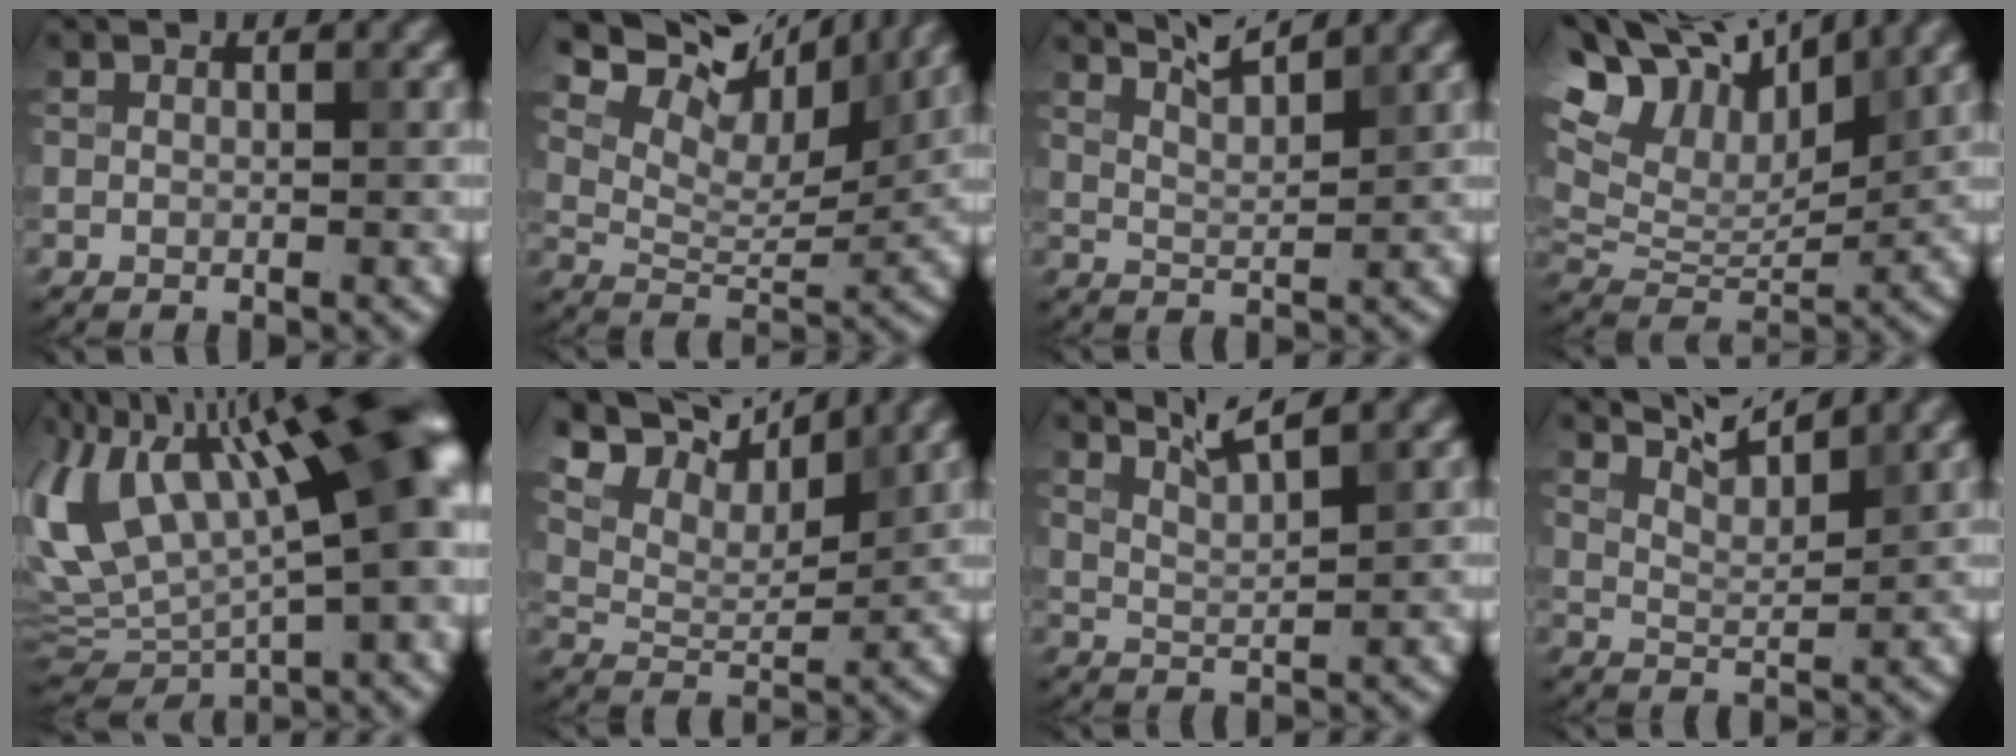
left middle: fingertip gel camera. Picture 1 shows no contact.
{"total": 9.9, "force": [6.0, 4.7, 6.5], "torque": [-0.120, 0.020, 0.093]}
{"total": 3.5, "force": [2.7, 0.6, 2.0], "torque": [-0.028, 0.012, 0.036]}
{"total": 11.5, "force": [7.3, 5.5, 7.0], "torque": [-0.149, 0.046, 0.110]}
{"total": 17.9, "force": [3.9, 7.5, 15.7], "torque": [-0.285, 0.017, 0.071]}
{"total": 8.6, "force": [6.2, 3.6, 4.9], "torque": [-0.111, 0.027, 0.093]}
{"total": 3.0, "force": [2.3, 0.4, 1.8], "torque": [-0.029, 0.009, 0.039]}
{"total": 3.8, "force": [3.3, 0.6, 1.9], "torque": [-0.037, 0.004, 0.050]}